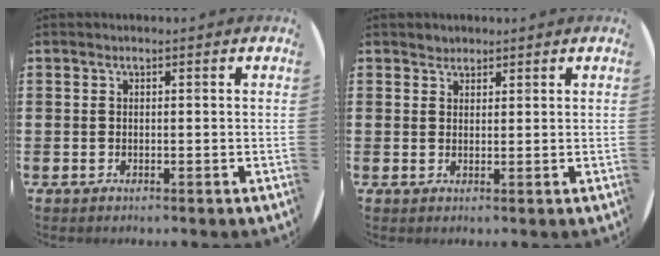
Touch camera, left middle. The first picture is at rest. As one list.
[{"total": 1.5, "force": [1.4, 0.6, -0.2], "torque": [0.003, 0.002, 0.028]}]